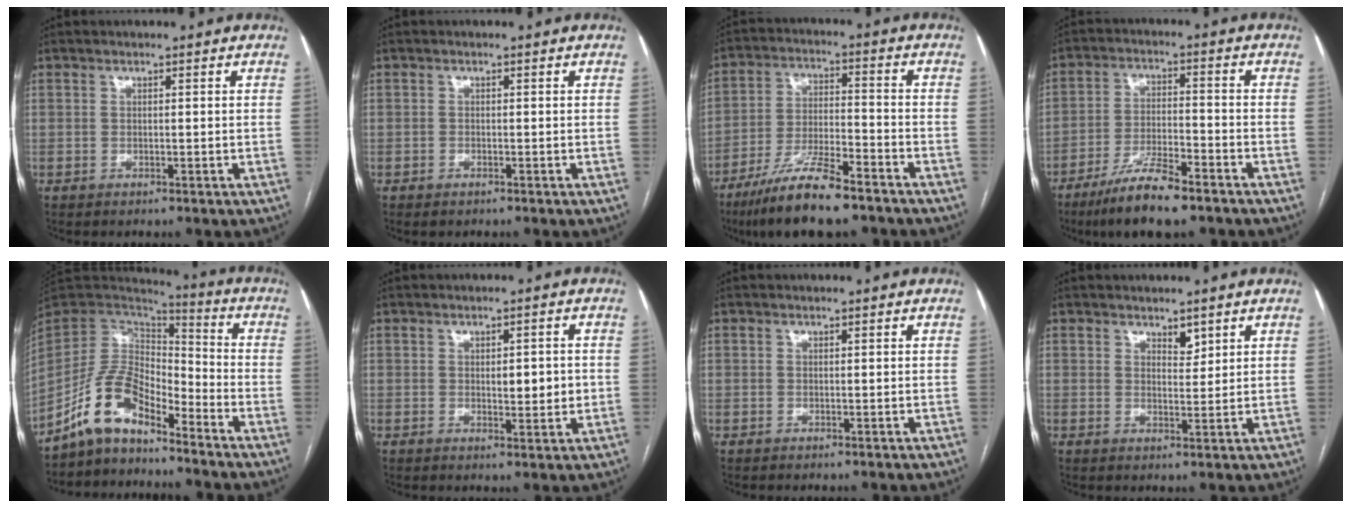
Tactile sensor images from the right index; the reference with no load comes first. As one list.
[{"total": 0.8, "force": [-0.6, 0.4, 0.4], "torque": [-0.008, 0.000, -0.007]}, {"total": 12.8, "force": [-9.5, 2.0, 8.3], "torque": [-0.155, -0.021, -0.167]}, {"total": 10.5, "force": [-7.5, 1.7, 7.1], "torque": [-0.133, -0.019, -0.134]}, {"total": 10.4, "force": [-7.9, 4.2, 5.4], "torque": [-0.111, 0.035, -0.151]}, {"total": 3.9, "force": [0.1, 1.5, 3.5], "torque": [-0.048, -0.001, 0.005]}, {"total": 0.0}, {"total": 2.2, "force": [1.6, 1.0, 1.2], "torque": [-0.018, -0.004, 0.031]}]